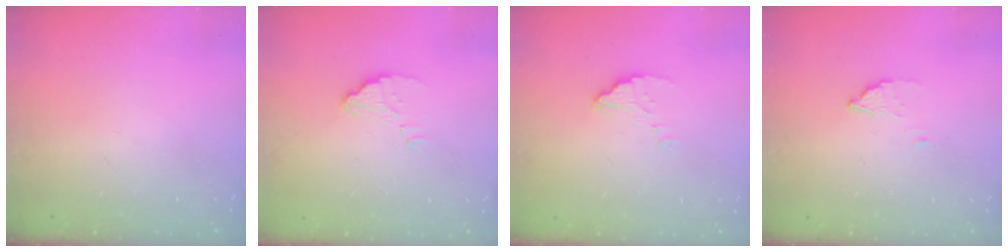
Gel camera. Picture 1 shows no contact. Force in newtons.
{"total": 2.7, "press": 2.7, "slide": 0.1}
{"total": 2.8, "press": 2.8, "slide": 0.1}
{"total": 2.2, "press": 2.2, "slide": 0.2}